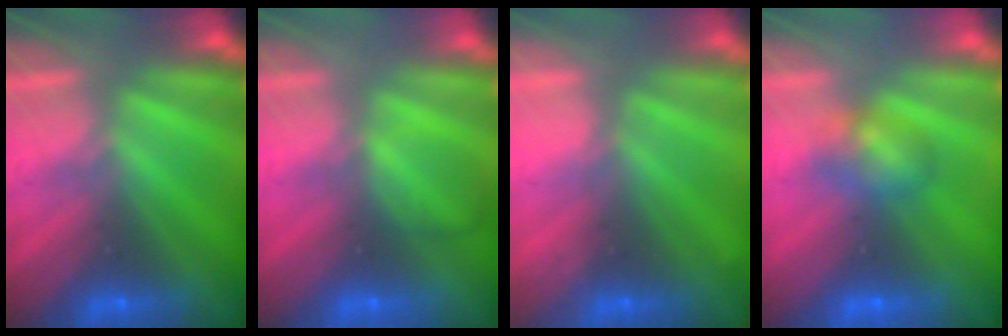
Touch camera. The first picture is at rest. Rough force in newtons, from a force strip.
{"total": 2.1}
{"total": 2.3}
{"total": 4.6}